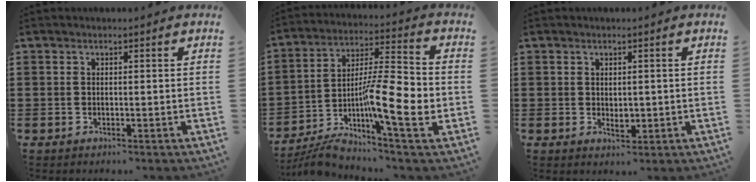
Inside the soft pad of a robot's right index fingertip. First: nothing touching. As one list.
[{"total": 13.3, "force": [-4.2, 3.0, 12.3], "torque": [-0.232, -0.007, -0.079]}, {"total": 1.8, "force": [0.1, 1.2, 1.4], "torque": [-0.018, 0.001, 0.000]}]